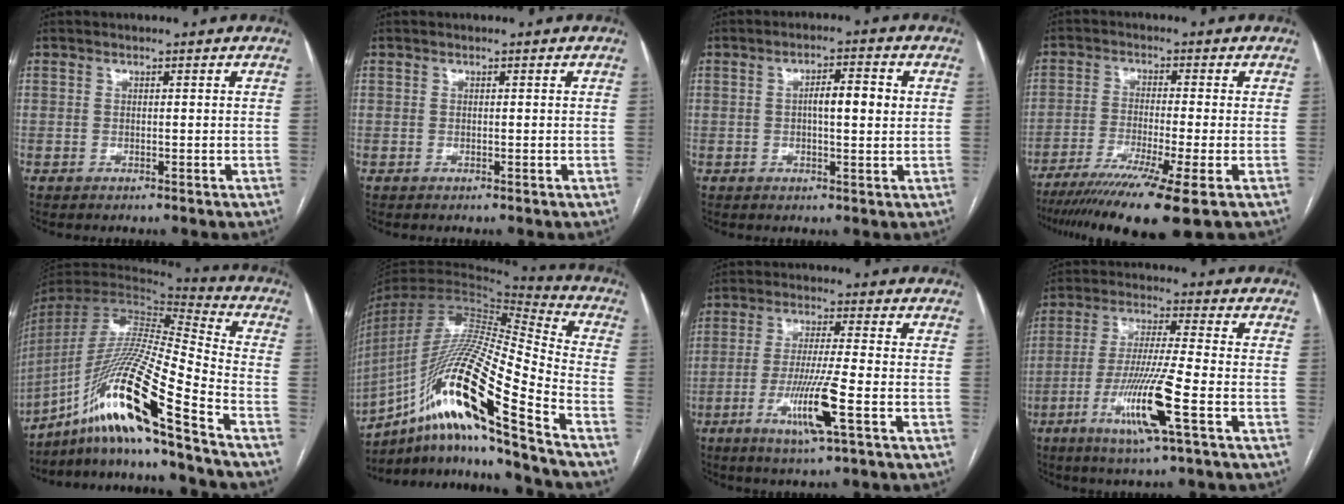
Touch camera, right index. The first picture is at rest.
{"total": 0.0}
{"total": 5.3, "force": [0.7, 1.1, 5.1], "torque": [-0.084, 0.009, 0.010]}
{"total": 13.0, "force": [-8.6, -0.9, 9.7], "torque": [-0.165, -0.035, -0.141]}
{"total": 21.4, "force": [-14.3, -1.4, 15.9], "torque": [-0.328, -0.029, -0.271]}
{"total": 23.4, "force": [-13.3, 0.3, 19.3], "torque": [-0.370, -0.019, -0.245]}
{"total": 9.3, "force": [-3.4, -0.5, 8.6], "torque": [-0.167, -0.017, -0.063]}
{"total": 12.8, "force": [-4.8, -0.1, 11.9], "torque": [-0.236, -0.020, -0.091]}